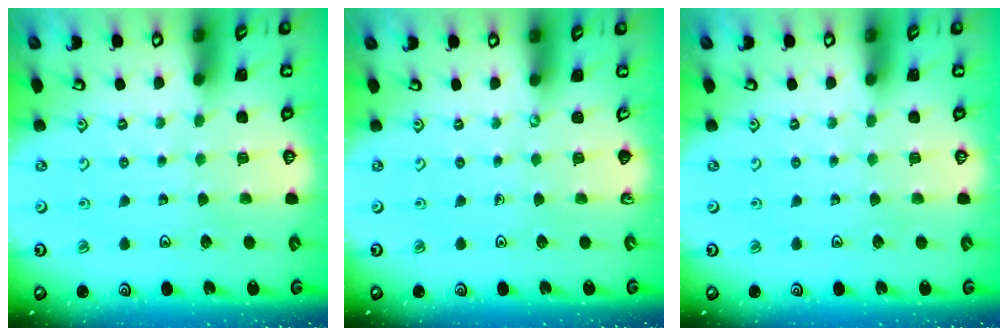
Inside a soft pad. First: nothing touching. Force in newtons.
{"total": 0.0}
{"total": 0.0}